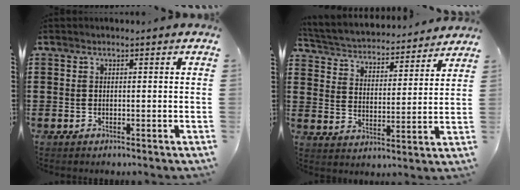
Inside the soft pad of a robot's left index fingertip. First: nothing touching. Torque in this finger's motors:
{"motor_torque": [2.14, 0.00, 1.05, 0.05]}